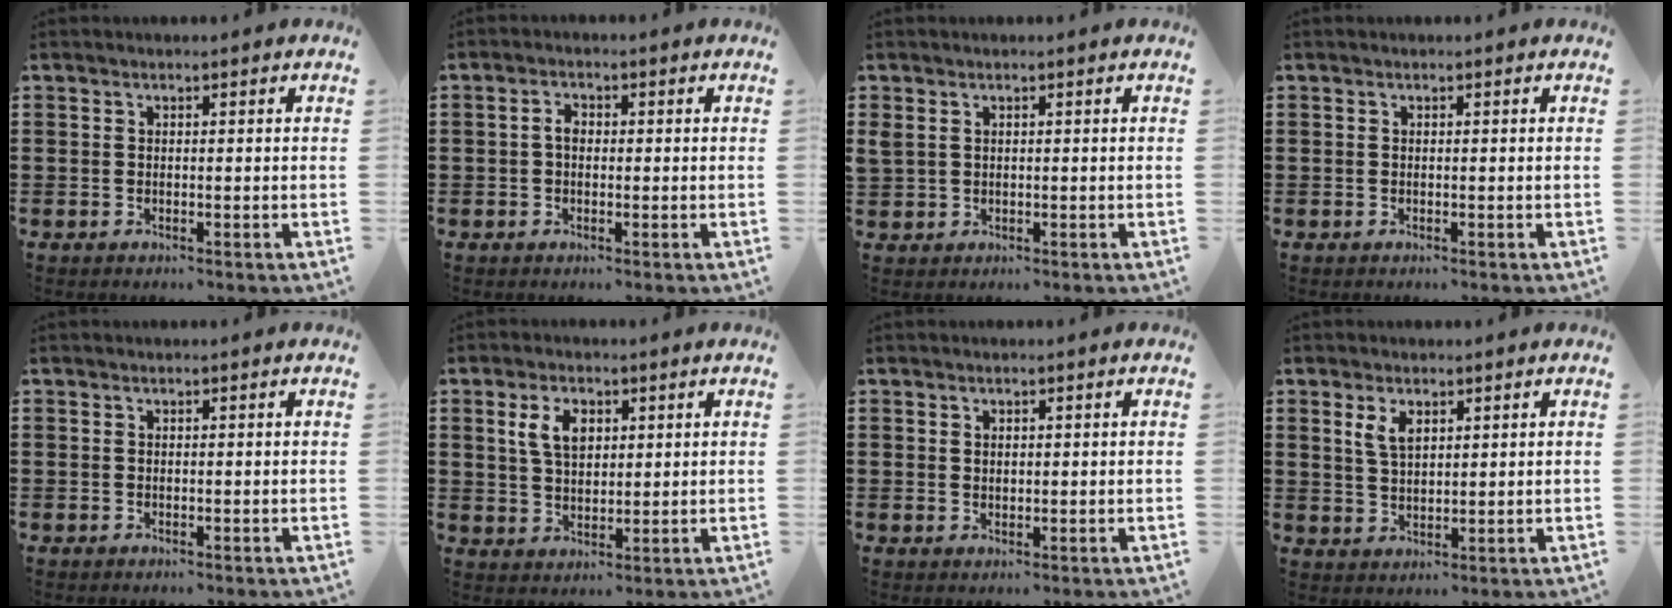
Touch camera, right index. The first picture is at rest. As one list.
[{"total": 2.0, "force": [-0.1, 1.2, 1.6], "torque": [-0.038, 0.002, -0.006]}, {"total": 1.4, "force": [0.8, 1.0, 0.6], "torque": [-0.016, 0.004, 0.014]}, {"total": 0.0}, {"total": 0.0}, {"total": 5.3, "force": [1.8, 3.2, 3.9], "torque": [-0.086, 0.014, 0.031]}, {"total": 1.0, "force": [0.6, 0.7, 0.3], "torque": [-0.007, 0.005, 0.012]}, {"total": 3.5, "force": [1.7, 1.8, 2.5], "torque": [-0.056, 0.007, 0.030]}]